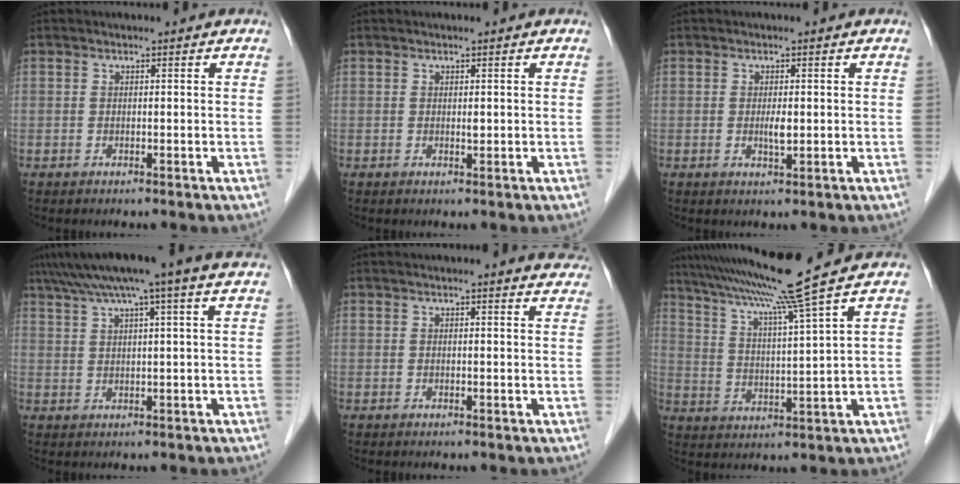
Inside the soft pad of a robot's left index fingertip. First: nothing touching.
{"total": 0.5, "force": [0.1, 0.2, 0.5], "torque": [-0.008, -0.001, 0.001]}
{"total": 1.8, "force": [-0.1, 0.4, 1.7], "torque": [-0.034, -0.002, 0.000]}
{"total": 10.4, "force": [7.8, -1.1, 6.9], "torque": [-0.115, 0.033, 0.104]}
{"total": 7.8, "force": [7.3, 0.8, 2.6], "torque": [-0.022, 0.002, 0.062]}
{"total": 12.4, "force": [10.0, -3.6, 6.5], "torque": [-0.116, -0.016, 0.167]}